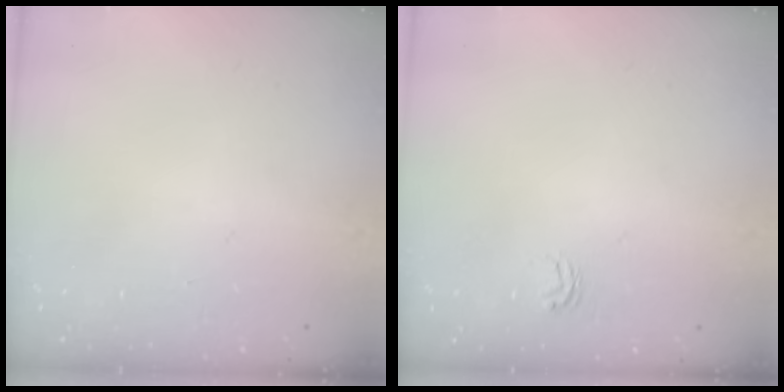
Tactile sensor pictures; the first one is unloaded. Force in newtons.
{"total": 2.1, "press": 2.1, "slide": 0.2}